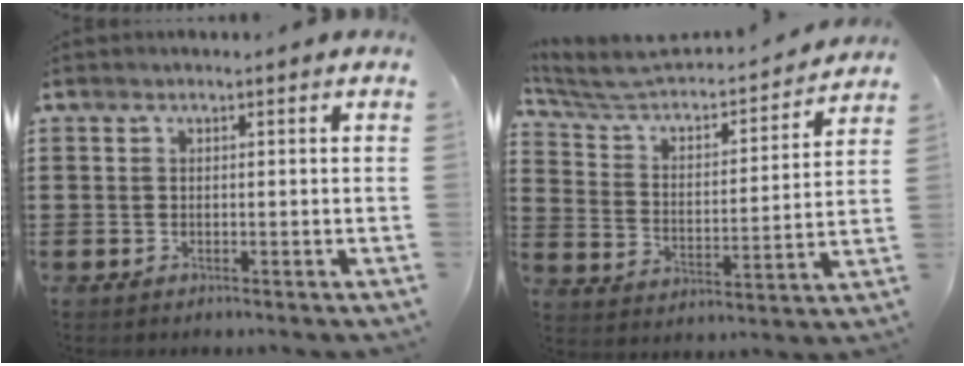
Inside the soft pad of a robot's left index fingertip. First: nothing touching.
{"total": 4.6, "force": [4.3, 1.3, 1.3], "torque": [-0.052, -0.039, 0.063]}